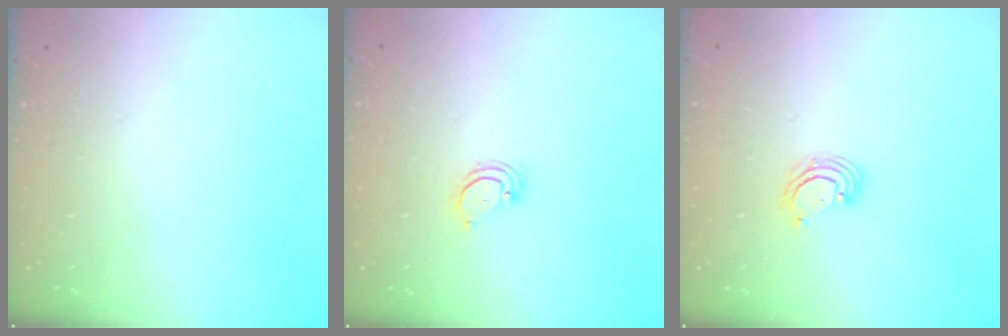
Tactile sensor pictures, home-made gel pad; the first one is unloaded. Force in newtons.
{"total": 2.3, "press": 2.3, "slide": 0.2}
{"total": 2.6, "press": 2.6, "slide": 0.2}